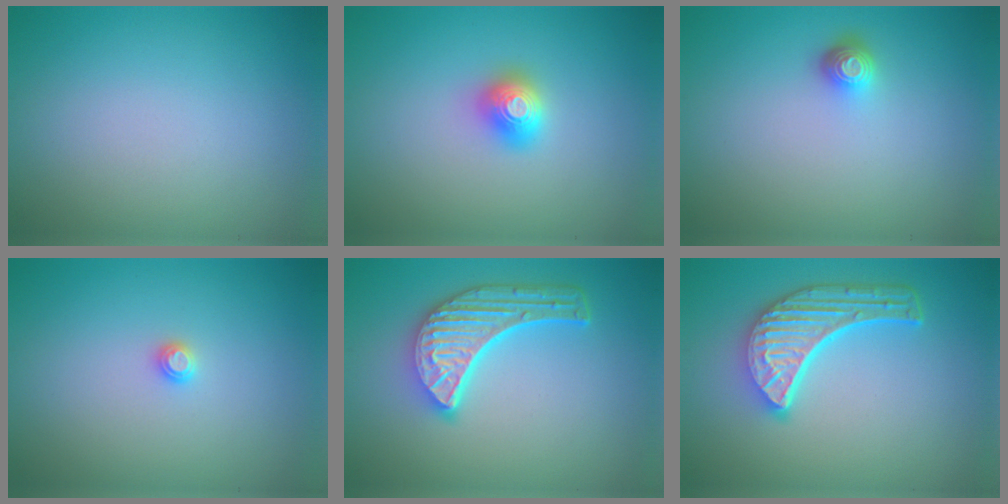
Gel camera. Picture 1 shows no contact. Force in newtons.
{"total": 1.6, "press": 1.6, "slide": 0.2}
{"total": 1.6, "press": 1.3, "slide": 1.0}
{"total": 0.8, "press": 0.8, "slide": 0.1}
{"total": 5.7, "press": 4.4, "slide": 3.5}
{"total": 6.0, "press": 4.5, "slide": 4.0}